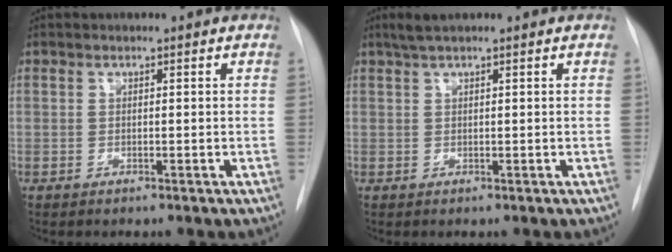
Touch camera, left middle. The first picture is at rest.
{"total": 2.2, "force": [1.6, 0.0, 1.5], "torque": [-0.035, 0.015, 0.032]}